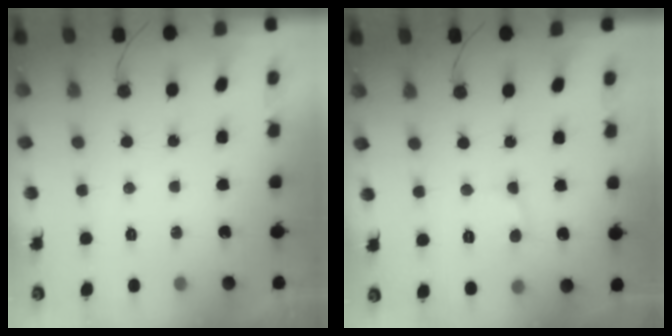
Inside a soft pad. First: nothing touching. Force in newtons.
{"total": 2.4, "press": 2.4, "slide": 0.1}